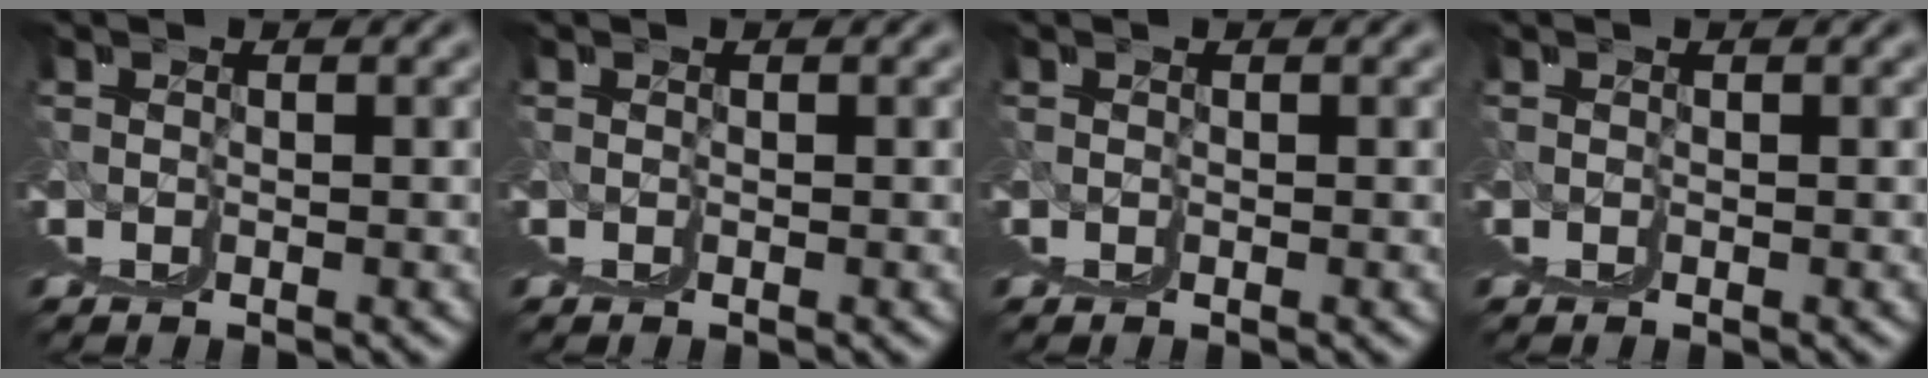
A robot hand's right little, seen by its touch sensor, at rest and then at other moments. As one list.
[{"total": 0.0}, {"total": 0.0}, {"total": 0.0}]